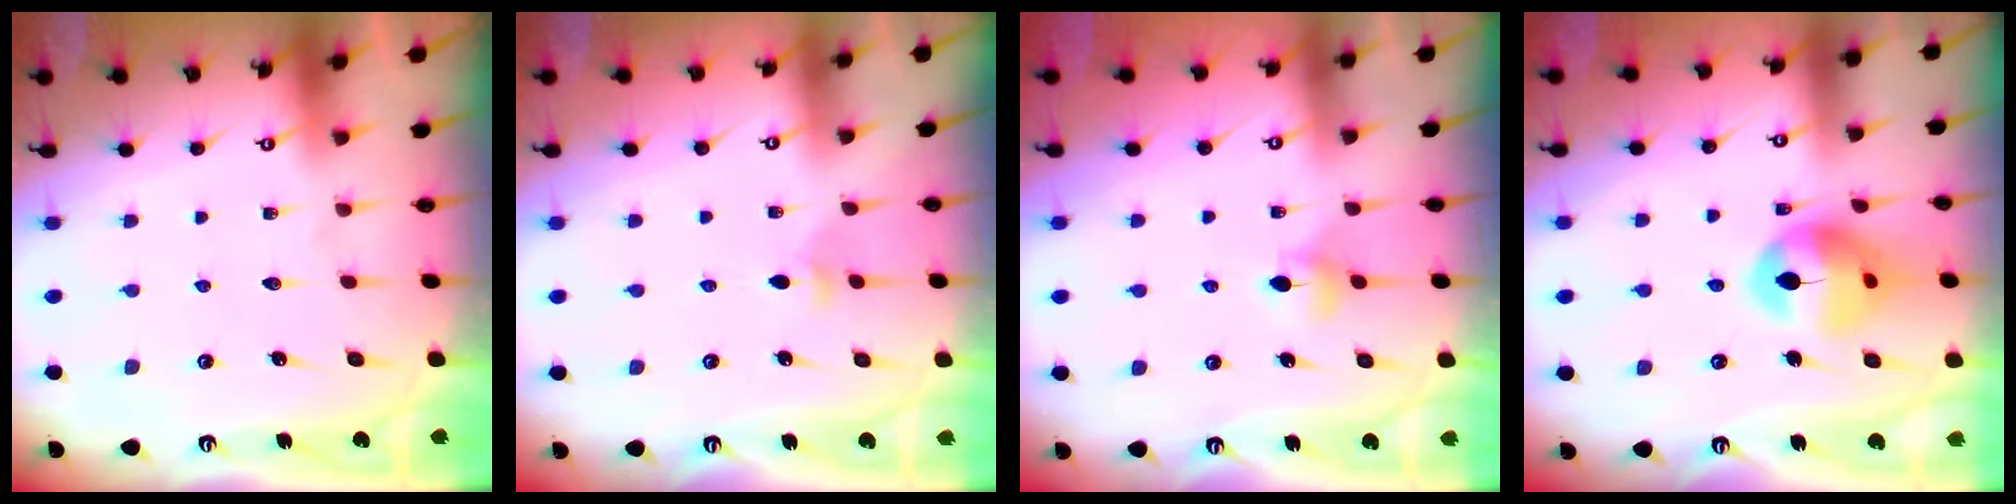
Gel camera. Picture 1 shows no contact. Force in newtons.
{"total": 4.2, "press": 4.1, "slide": 0.9}
{"total": 4.9, "press": 4.8, "slide": 0.7}
{"total": 13.8, "press": 13.7, "slide": 1.6}